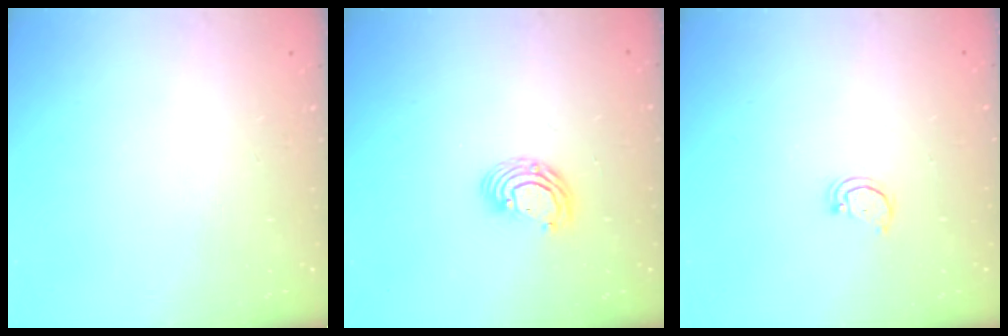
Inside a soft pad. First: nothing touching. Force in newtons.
{"total": 6.7, "press": 6.6, "slide": 0.7}
{"total": 2.1, "press": 2.1, "slide": 0.2}